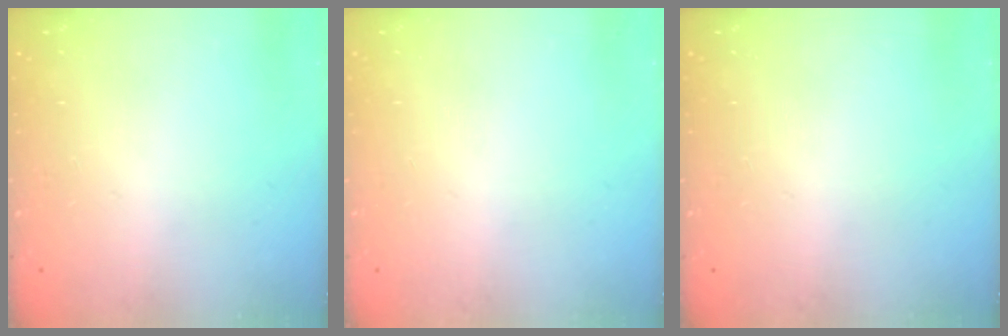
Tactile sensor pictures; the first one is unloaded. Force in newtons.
{"total": 0.0}
{"total": 0.0}